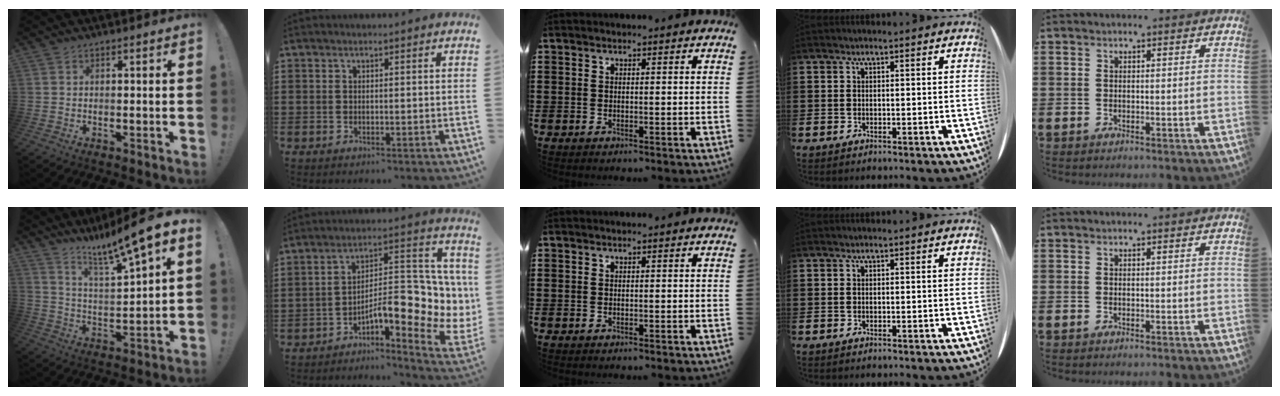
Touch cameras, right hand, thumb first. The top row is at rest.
{"thumb": {"total": 11.5, "force": [9.2, 0.1, 6.9], "torque": [-0.130, -0.073, 0.146]}, "index": {"total": 10.3, "force": [-2.9, 3.8, 9.1], "torque": [-0.128, -0.034, -0.062]}}